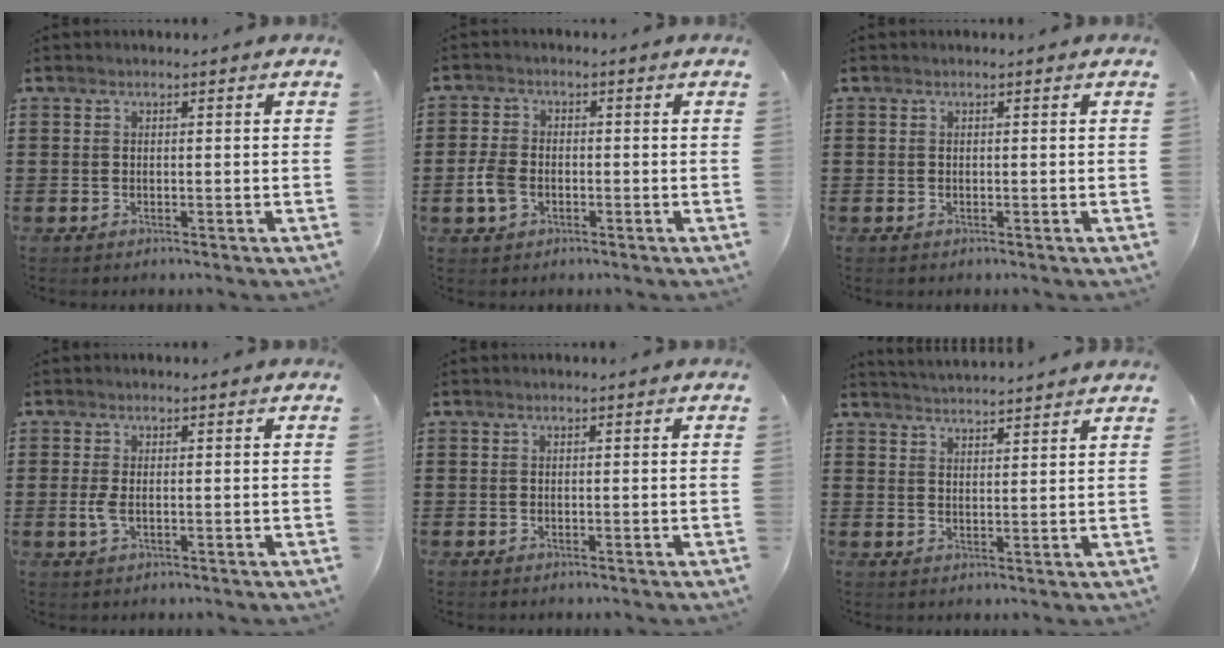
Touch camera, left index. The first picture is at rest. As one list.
[{"total": 4.1, "force": [-1.2, 2.6, 2.9], "torque": [-0.081, -0.006, -0.028]}, {"total": 0.0}, {"total": 2.1, "force": [-0.3, 0.8, 1.9], "torque": [-0.051, -0.006, -0.009]}, {"total": 0.0}, {"total": 3.2, "force": [3.2, -0.6, -0.2], "torque": [-0.006, -0.016, 0.058]}]